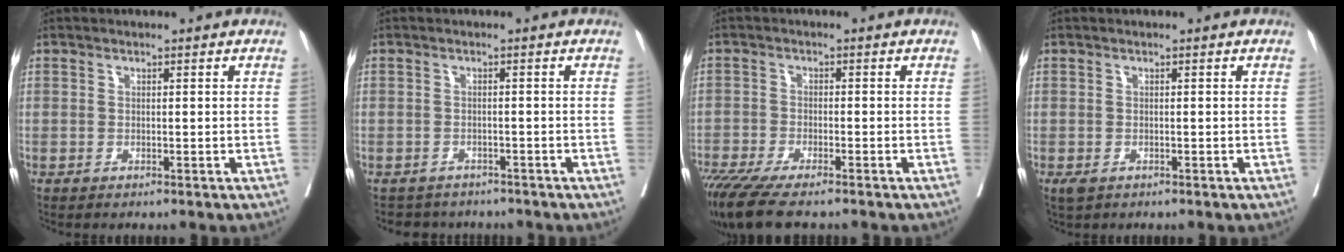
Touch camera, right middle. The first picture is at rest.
{"total": 4.4, "force": [-4.0, 1.9, 0.0], "torque": [0.003, 0.003, -0.054]}
{"total": 9.9, "force": [-7.9, 1.6, 5.7], "torque": [-0.090, -0.021, -0.131]}
{"total": 1.4, "force": [-0.8, 0.9, 0.8], "torque": [-0.017, -0.002, -0.007]}